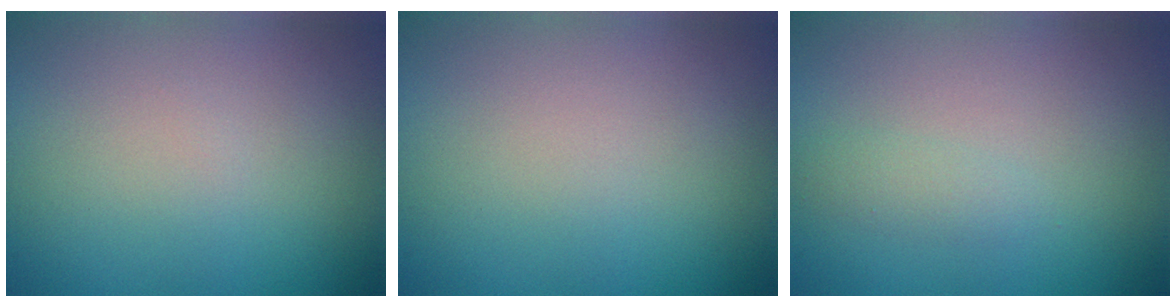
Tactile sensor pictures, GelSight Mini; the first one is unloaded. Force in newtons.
{"total": 0.0}
{"total": 1.0, "press": 1.0, "slide": 0.1}